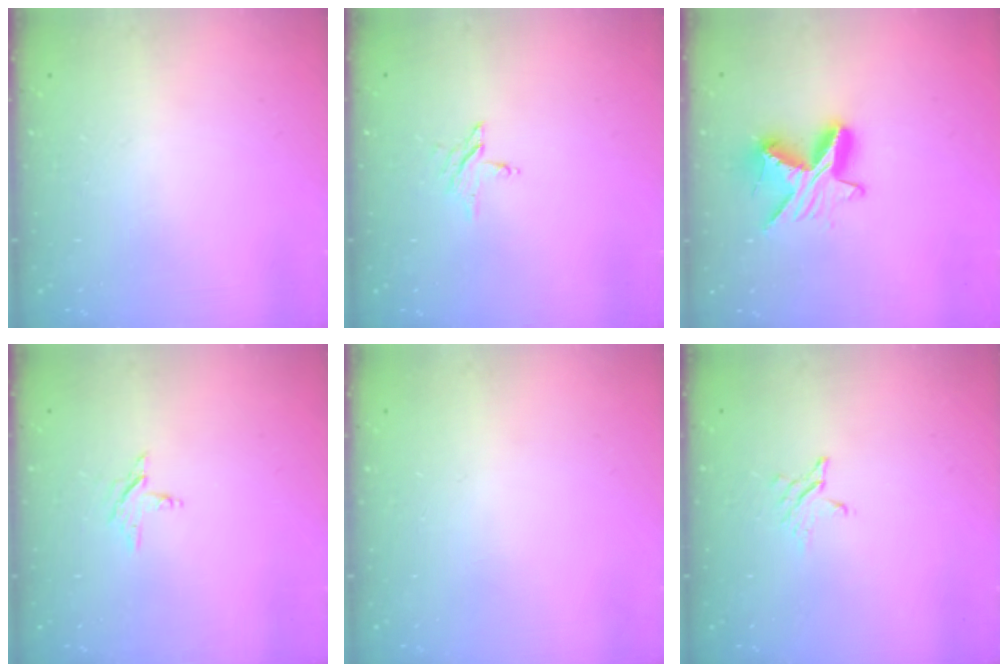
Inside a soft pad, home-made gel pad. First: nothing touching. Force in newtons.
{"total": 3.2, "press": 3.2, "slide": 0.4}
{"total": 9.7, "press": 9.7, "slide": 0.6}
{"total": 3.0, "press": 3.0, "slide": 0.3}
{"total": 0.0}
{"total": 2.5, "press": 2.5, "slide": 0.2}